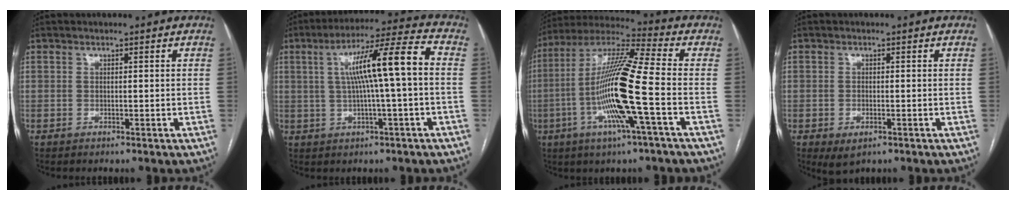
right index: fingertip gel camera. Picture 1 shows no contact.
{"total": 11.9, "force": [0.9, -0.1, 11.8], "torque": [-0.193, 0.025, 0.015]}
{"total": 17.0, "force": [-4.0, -0.1, 16.6], "torque": [-0.327, -0.005, -0.086]}
{"total": 3.0, "force": [-1.3, 1.4, 2.2], "torque": [-0.039, -0.004, -0.011]}